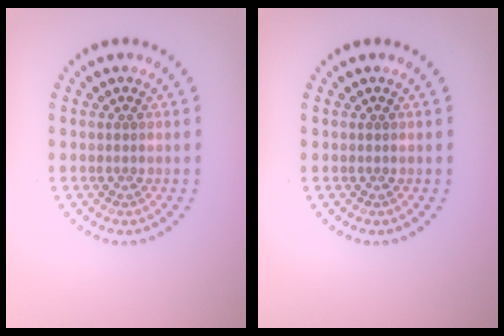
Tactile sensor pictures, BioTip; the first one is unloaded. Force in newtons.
{"total": 0.0}